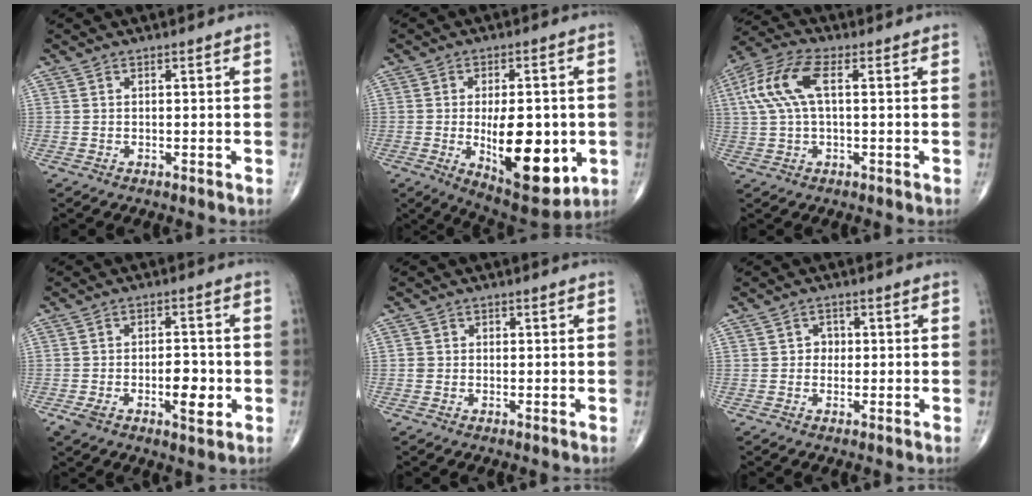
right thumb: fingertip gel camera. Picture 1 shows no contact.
{"total": 17.0, "force": [-2.9, 7.6, 15.0], "torque": [-0.194, -0.014, -0.023]}
{"total": 10.4, "force": [2.0, 4.6, 9.1], "torque": [-0.218, 0.031, 0.036]}
{"total": 7.9, "force": [-2.1, 3.7, 6.6], "torque": [-0.102, 0.018, -0.027]}
{"total": 1.4, "force": [-0.2, 1.3, 0.3], "torque": [0.003, 0.005, -0.004]}
{"total": 2.1, "force": [0.0, 1.9, 0.9], "torque": [0.002, 0.006, -0.005]}